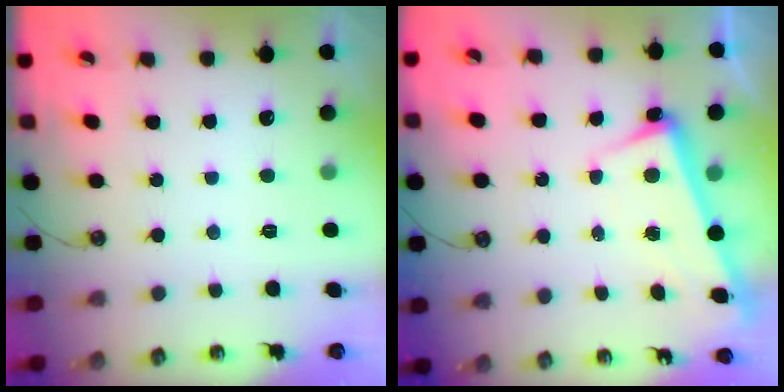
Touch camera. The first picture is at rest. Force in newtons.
{"total": 2.5, "press": 2.2, "slide": 1.1}